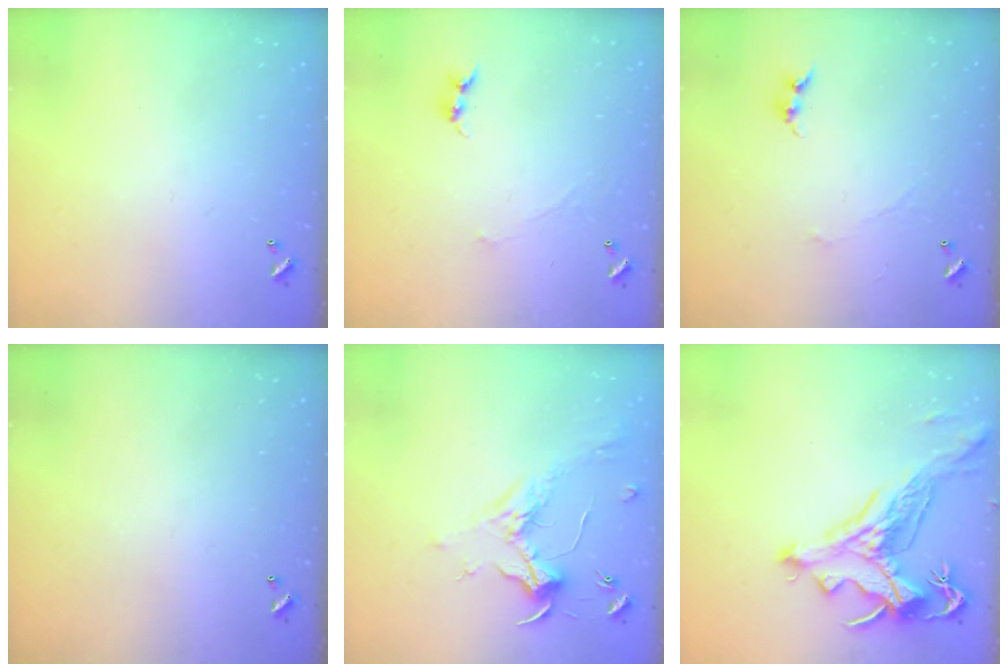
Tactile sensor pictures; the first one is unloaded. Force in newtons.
{"total": 1.0, "press": 0.8, "slide": 0.6}
{"total": 0.7, "press": 0.4, "slide": 0.6}
{"total": 0.0}
{"total": 1.9, "press": 1.7, "slide": 0.7}
{"total": 2.2, "press": 1.7, "slide": 1.3}